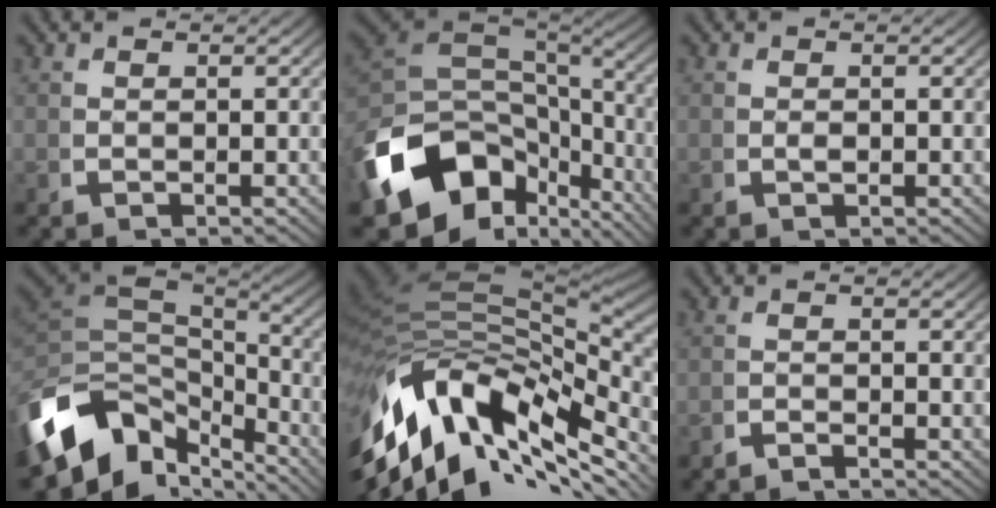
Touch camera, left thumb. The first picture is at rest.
{"total": 15.9, "force": [-3.8, 11.0, 10.8], "torque": [-0.249, -0.051, -0.038]}
{"total": 0.8, "force": [0.0, 0.5, 0.6], "torque": [-0.016, -0.005, 0.002]}
{"total": 14.1, "force": [-3.1, 9.4, 10.0], "torque": [-0.233, -0.048, -0.028]}
{"total": 20.5, "force": [-3.4, 12.2, 16.1], "torque": [-0.290, -0.027, -0.034]}
{"total": 1.4, "force": [-1.4, 0.1, 0.1], "torque": [0.003, -0.002, -0.031]}